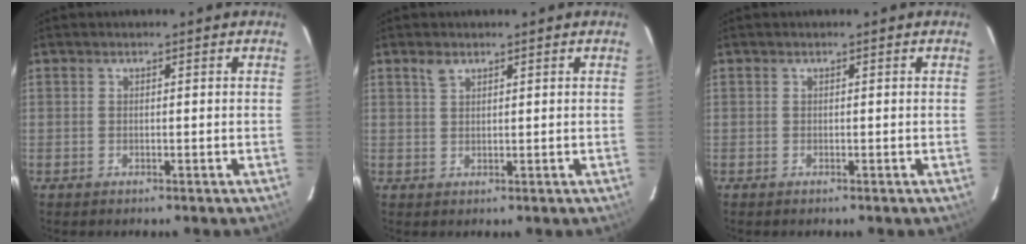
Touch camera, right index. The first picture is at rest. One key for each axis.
{"total": 1.8, "fx": 1.3, "fy": 0.9, "fz": 0.9, "tx": -0.018, "ty": 0.005, "tz": 0.026}
{"total": 0.0}